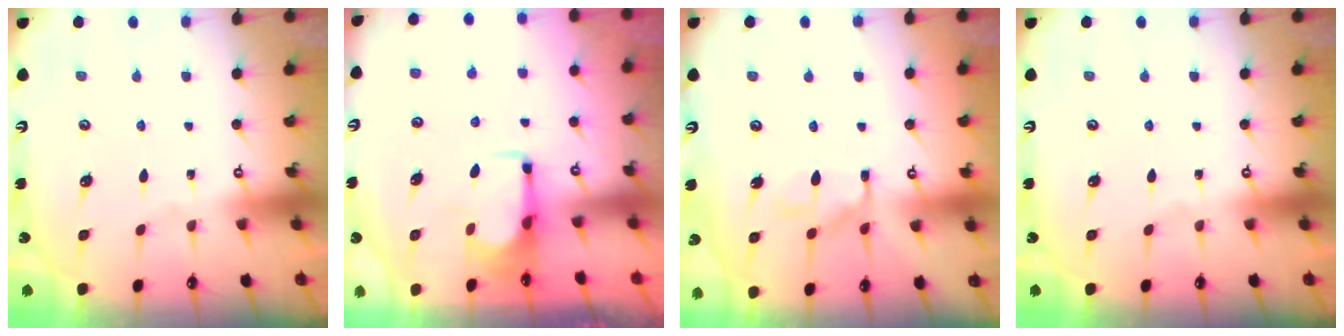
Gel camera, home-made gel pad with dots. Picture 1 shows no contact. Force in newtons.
{"total": 1.9, "press": 1.6, "slide": 1.0}
{"total": 11.6, "press": 11.5, "slide": 1.2}
{"total": 0.0}